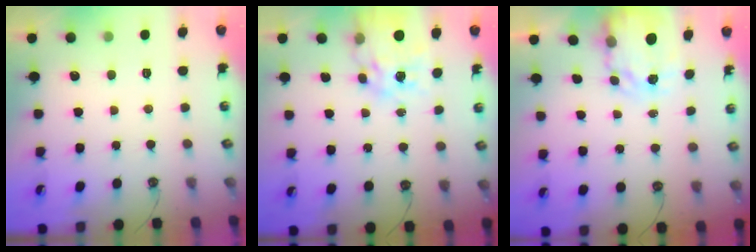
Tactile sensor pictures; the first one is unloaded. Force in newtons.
{"total": 14.4, "press": 14.3, "slide": 1.5}
{"total": 3.9, "press": 3.9, "slide": 0.4}